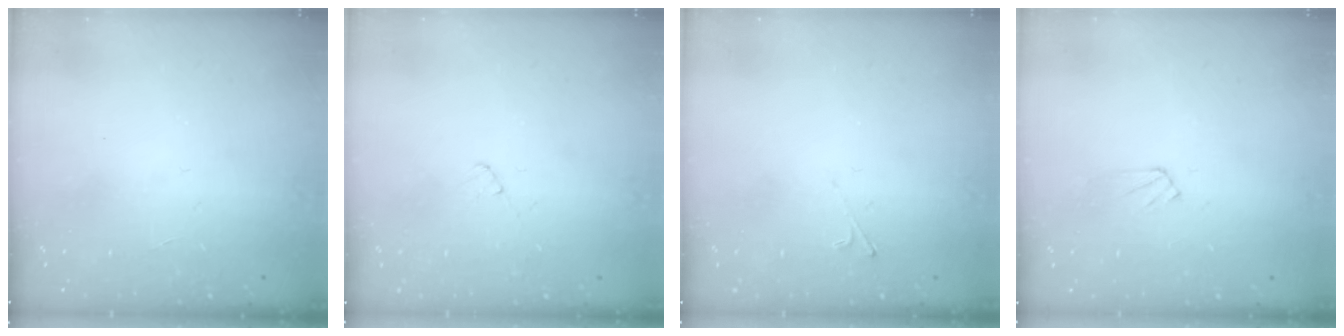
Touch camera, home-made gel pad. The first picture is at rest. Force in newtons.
{"total": 3.6, "press": 3.6, "slide": 0.4}
{"total": 1.9, "press": 1.9, "slide": 0.4}
{"total": 4.7, "press": 4.7, "slide": 0.6}